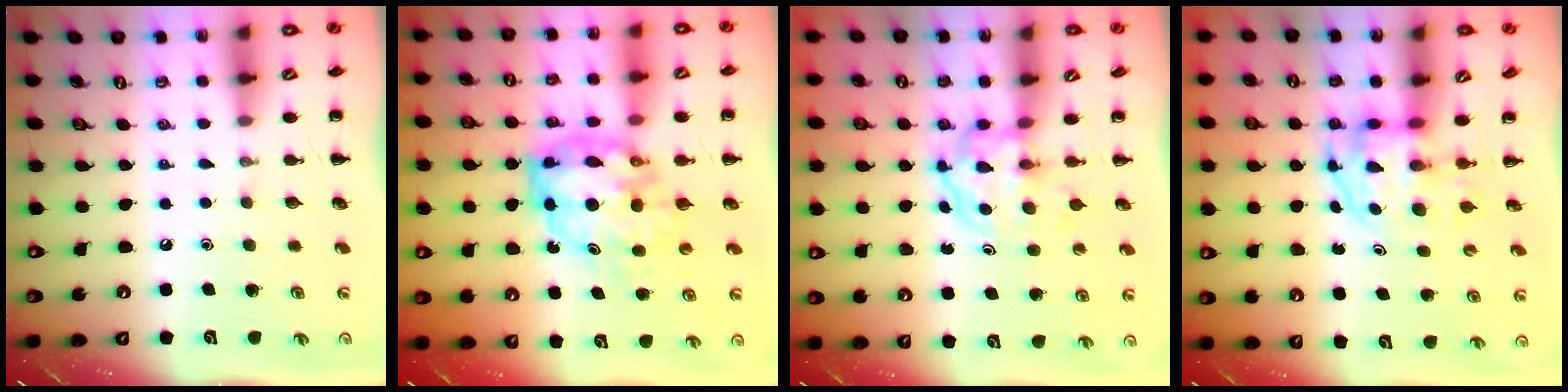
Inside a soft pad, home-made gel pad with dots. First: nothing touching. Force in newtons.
{"total": 9.2, "press": 8.9, "slide": 2.6}
{"total": 3.9, "press": 3.9, "slide": 0.4}
{"total": 3.5, "press": 3.5, "slide": 0.5}